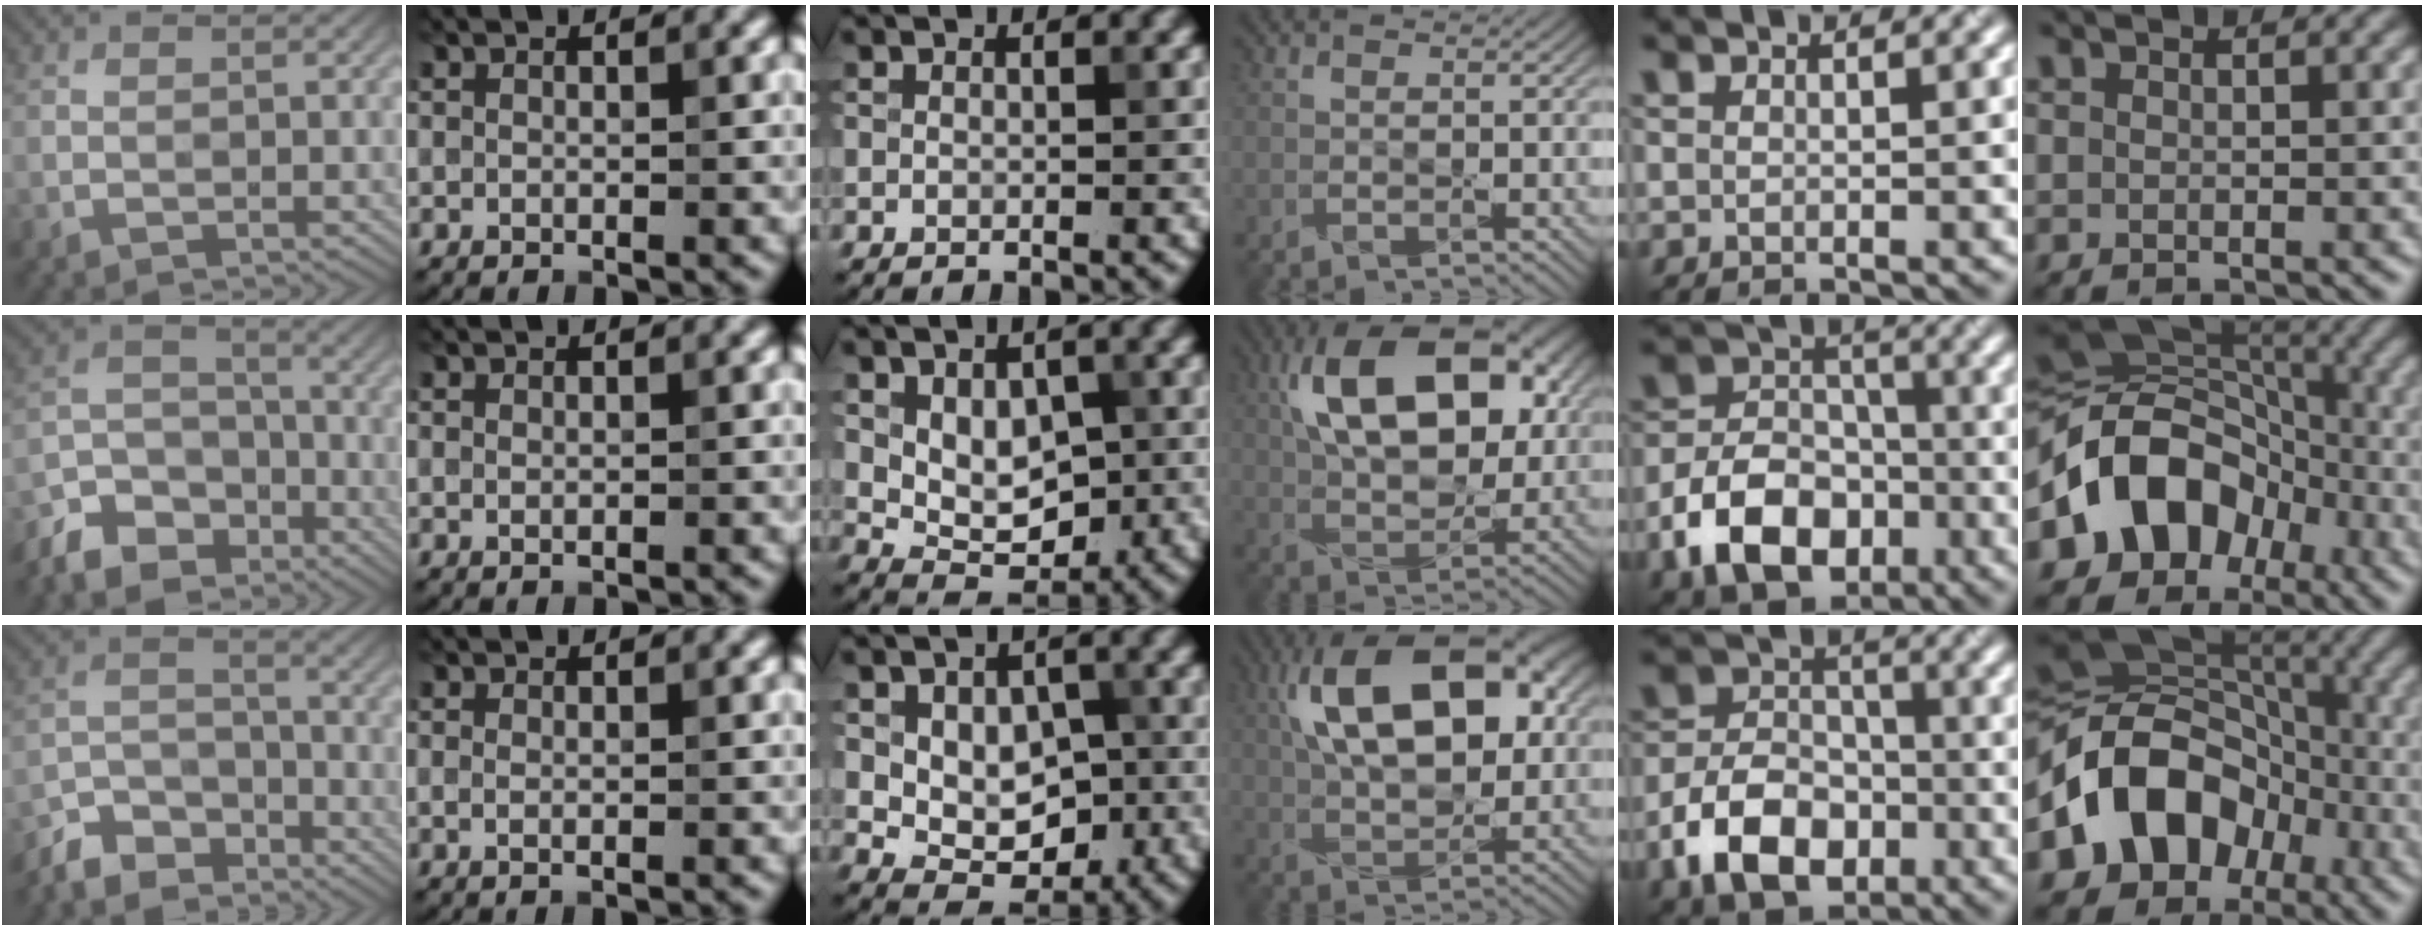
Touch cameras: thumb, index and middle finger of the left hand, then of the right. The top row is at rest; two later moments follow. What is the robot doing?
{"motion": "wipe", "object": "bowl"}